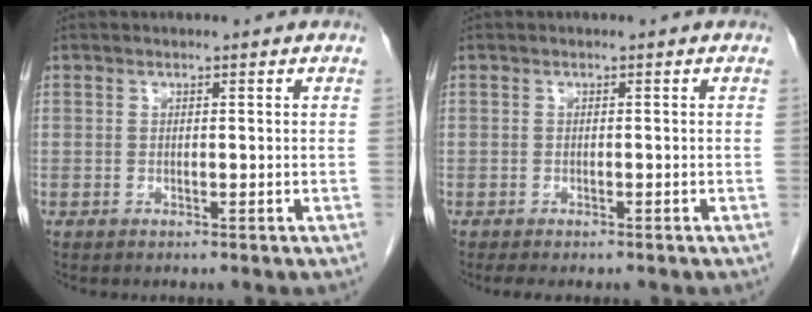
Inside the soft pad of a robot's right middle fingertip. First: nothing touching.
{"total": 2.9, "force": [-2.3, 1.1, 1.3], "torque": [-0.018, -0.006, -0.029]}